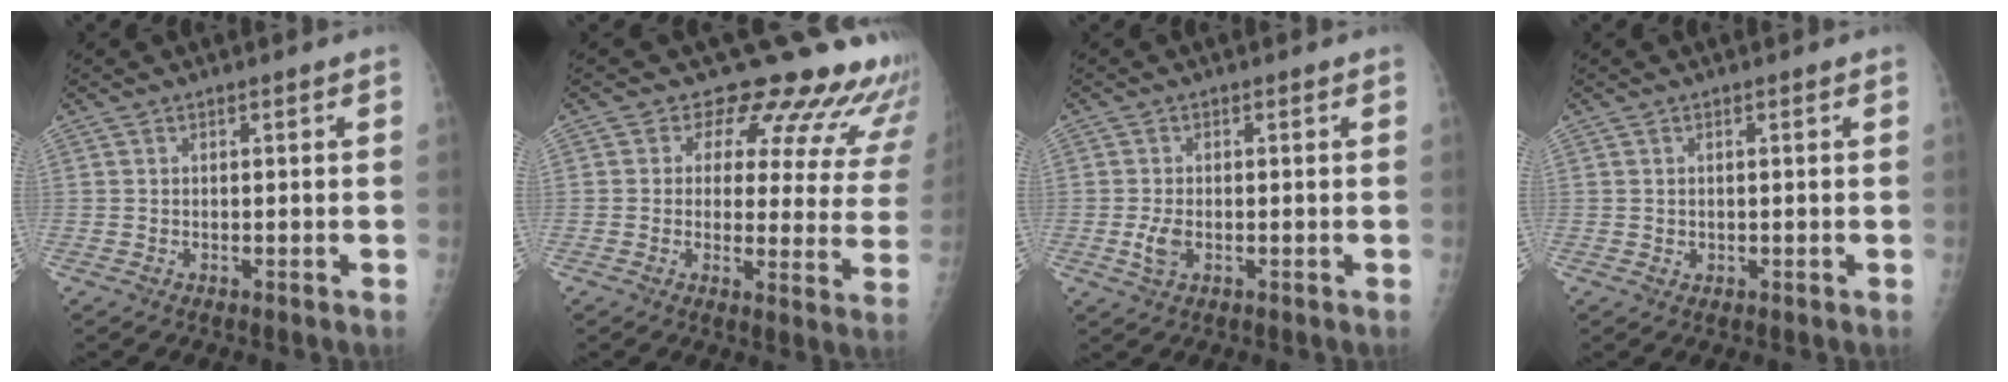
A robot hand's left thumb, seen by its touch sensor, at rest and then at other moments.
{"total": 17.3, "force": [15.2, 6.6, 5.0], "torque": [-0.002, -0.108, 0.150]}
{"total": 3.0, "force": [-0.6, 1.8, 2.4], "torque": [-0.051, -0.004, -0.011]}
{"total": 0.7, "force": [0.1, 0.7, 0.2], "torque": [0.000, 0.000, 0.003]}